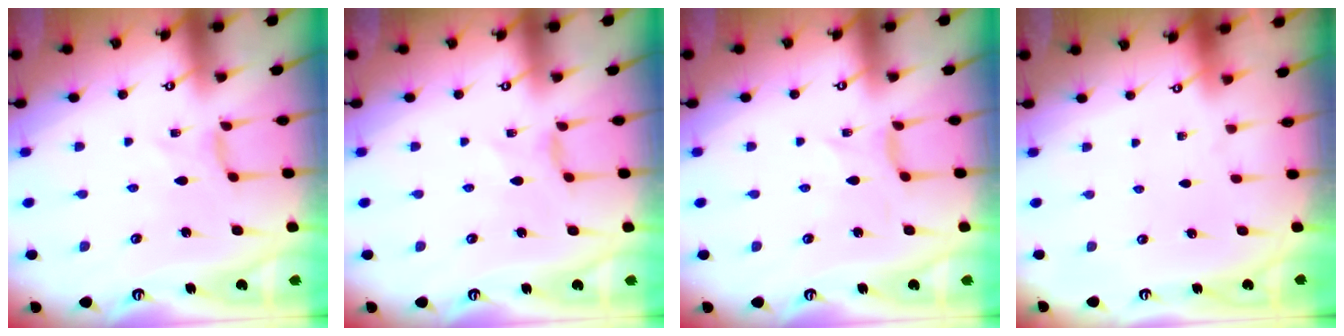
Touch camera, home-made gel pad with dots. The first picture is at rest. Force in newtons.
{"total": 2.3, "press": 2.3, "slide": 0.4}
{"total": 0.0}
{"total": 0.0}